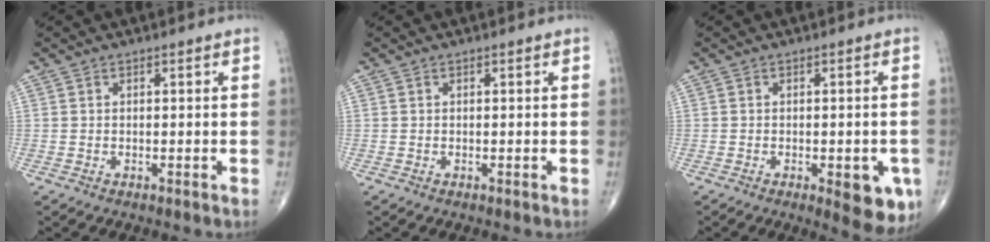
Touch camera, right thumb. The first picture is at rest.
{"total": 0.0}
{"total": 8.0, "force": [-2.8, 3.0, 6.8], "torque": [-0.062, -0.004, -0.027]}